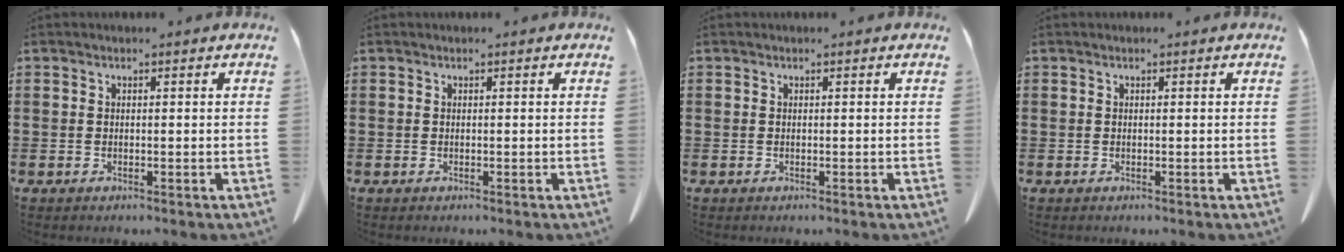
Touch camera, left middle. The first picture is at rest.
{"total": 0.0}
{"total": 0.0}
{"total": 0.0}